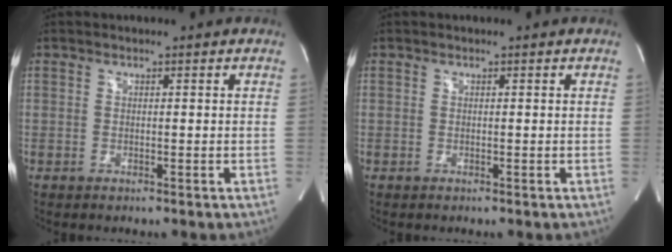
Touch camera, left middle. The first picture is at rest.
{"total": 0.0}